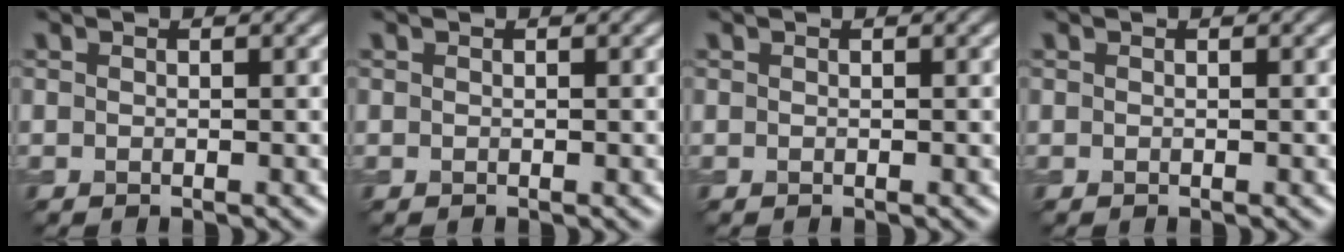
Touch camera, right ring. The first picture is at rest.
{"total": 0.0}
{"total": 0.0}
{"total": 0.0}